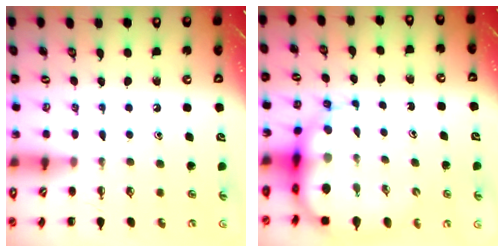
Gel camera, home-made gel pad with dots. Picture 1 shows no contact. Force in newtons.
{"total": 10.5, "press": 10.1, "slide": 2.8}